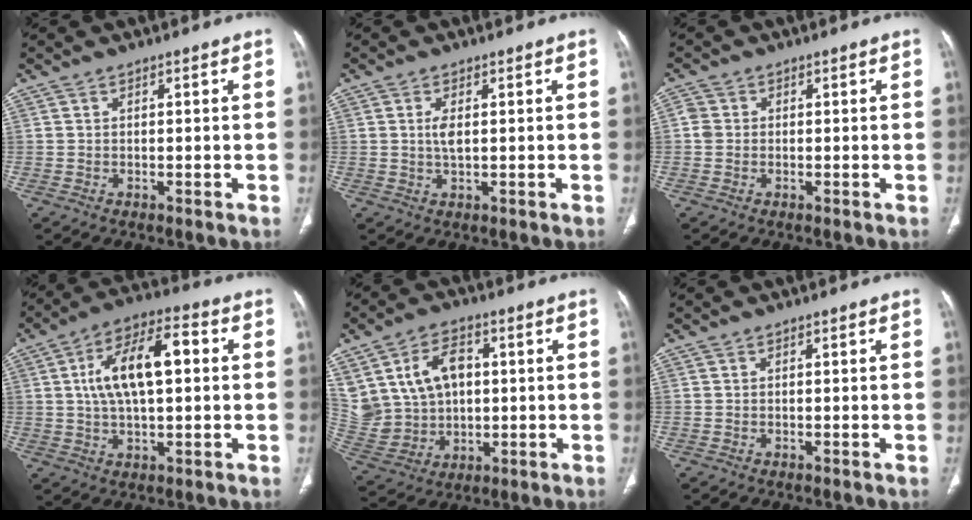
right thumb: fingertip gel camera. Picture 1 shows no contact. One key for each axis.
{"total": 2.5, "fx": 0.4, "fy": 1.1, "fz": 2.3, "tx": -0.047, "ty": -0.002, "tz": 0.011}
{"total": 2.0, "fx": 0.0, "fy": 1.8, "fz": 0.8, "tx": -0.007, "ty": 0.004, "tz": -0.005}
{"total": 14.1, "fx": 2.1, "fy": 6.4, "fz": 12.3, "tx": -0.214, "ty": 0.022, "tz": 0.033}
{"total": 17.3, "fx": 4.1, "fy": 13.2, "fz": 10.5, "tx": -0.203, "ty": 0.013, "tz": 0.100}
{"total": 0.0}